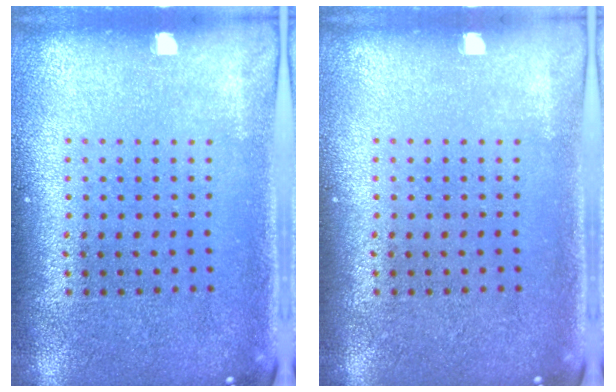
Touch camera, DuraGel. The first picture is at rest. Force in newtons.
{"total": 0.0}